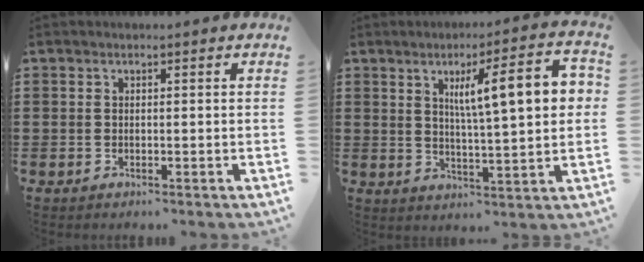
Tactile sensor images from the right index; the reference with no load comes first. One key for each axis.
{"total": 11.1, "fx": 3.3, "fy": 2.4, "fz": 10.4, "tx": -0.175, "ty": 0.005, "tz": 0.047}